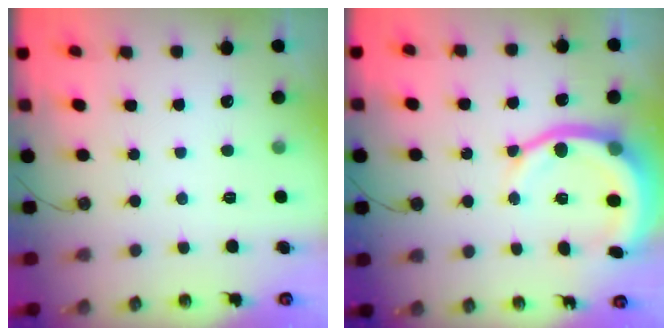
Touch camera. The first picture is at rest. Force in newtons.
{"total": 11.7, "press": 11.5, "slide": 2.1}